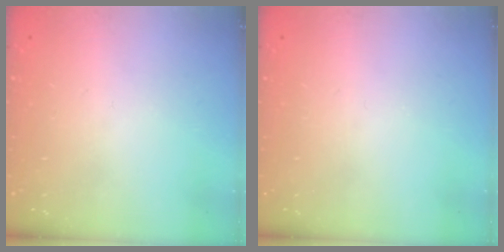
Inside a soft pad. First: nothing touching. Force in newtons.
{"total": 0.0}